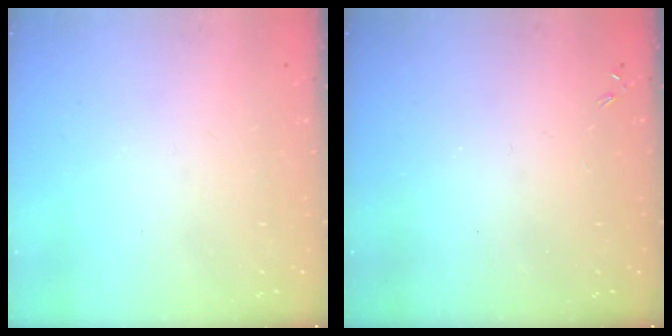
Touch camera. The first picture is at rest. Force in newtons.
{"total": 0.0}